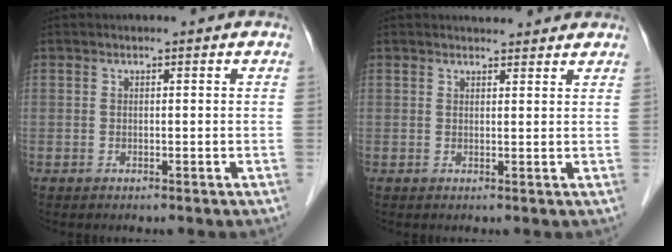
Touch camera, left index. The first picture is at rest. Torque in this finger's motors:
{"motor_torque": [-0.23, -0.67, 0.33, 0.05]}